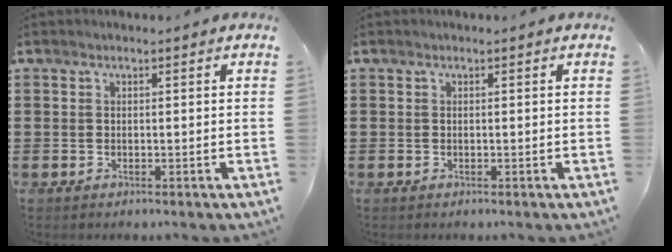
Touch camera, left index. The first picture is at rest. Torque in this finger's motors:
{"motor_torque": [0.00, 0.00, 0.00, 0.00]}